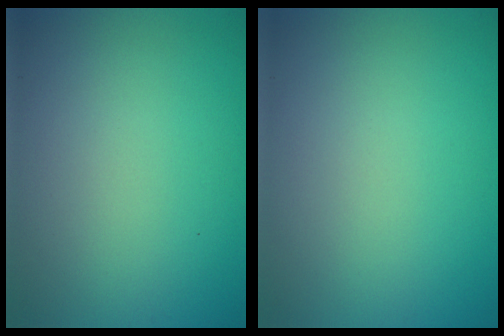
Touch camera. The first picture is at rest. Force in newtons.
{"total": 0.0}